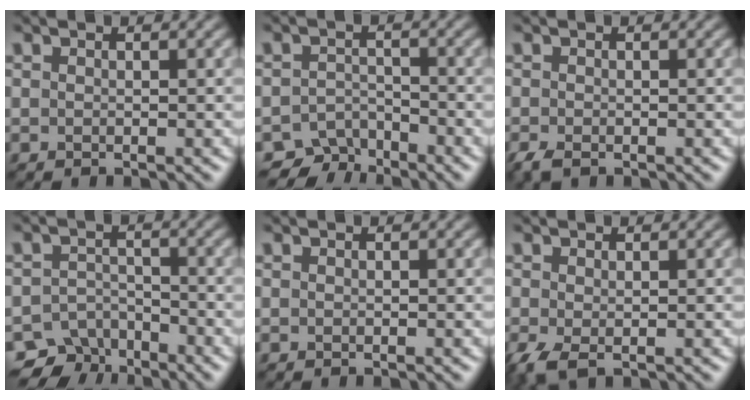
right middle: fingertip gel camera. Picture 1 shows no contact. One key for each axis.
{"total": 3.3, "fx": -3.0, "fy": 1.4, "fz": 0.2, "tx": 0.009, "ty": -0.001, "tz": -0.055}
{"total": 1.6, "fx": -1.2, "fy": 0.5, "fz": 0.9, "tx": -0.022, "ty": -0.009, "tz": -0.026}
{"total": 4.8, "fx": -3.9, "fy": 2.7, "fz": 0.8, "tx": 0.001, "ty": -0.008, "tz": -0.065}
{"total": 0.0}
{"total": 2.1, "fx": -0.9, "fy": 0.9, "fz": 1.7, "tx": -0.047, "ty": -0.009, "tz": -0.020}